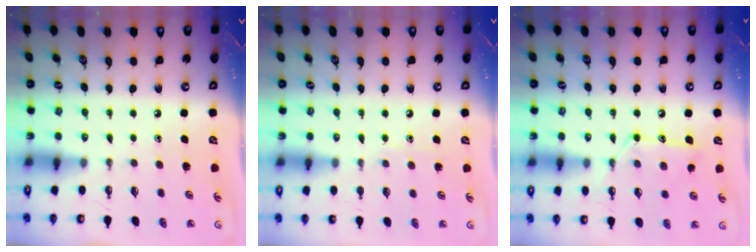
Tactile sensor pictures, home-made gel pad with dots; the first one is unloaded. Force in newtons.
{"total": 5.7, "press": 5.6, "slide": 0.7}
{"total": 12.4, "press": 12.4, "slide": 0.9}